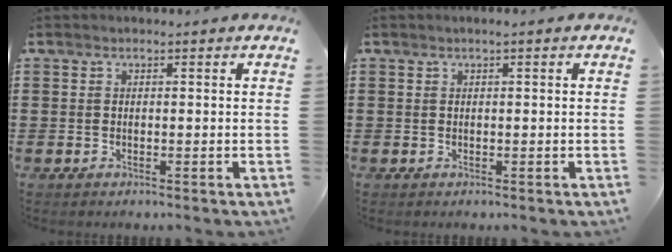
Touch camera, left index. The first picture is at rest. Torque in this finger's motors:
{"motor_torque": [0.69, 1.03, 0.00, 0.03]}